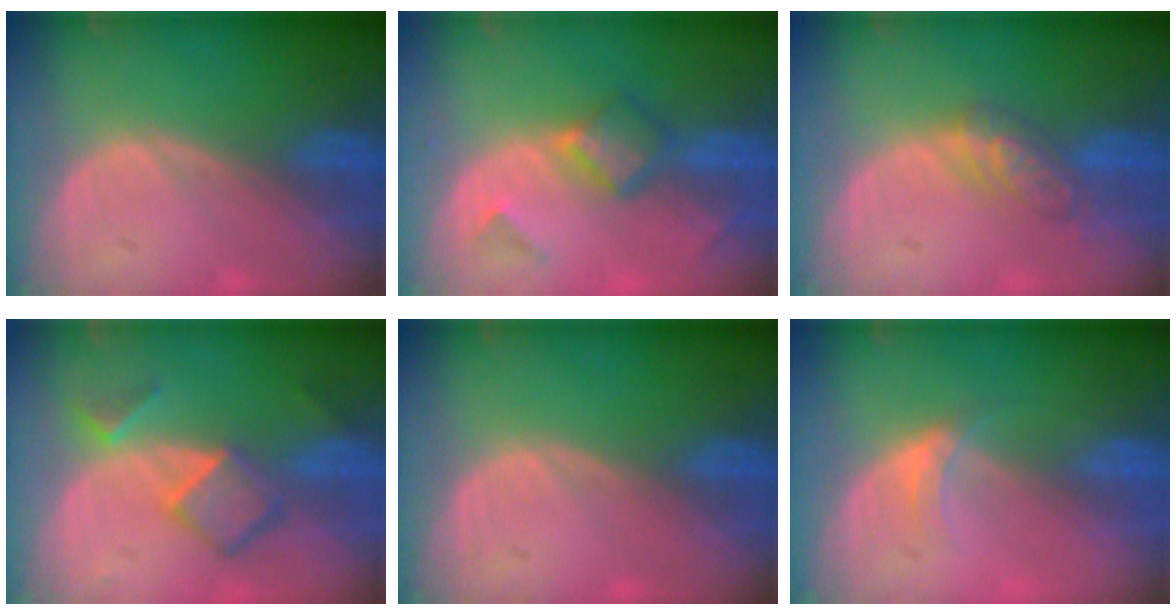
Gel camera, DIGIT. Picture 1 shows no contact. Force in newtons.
{"total": 5.3, "press": 5.0, "slide": 2.0}
{"total": 4.7, "press": 4.7, "slide": 0.2}
{"total": 6.9, "press": 5.9, "slide": 3.6}
{"total": 0.0}
{"total": 2.6, "press": 2.2, "slide": 1.4}